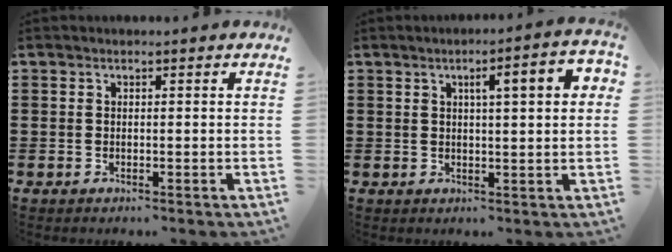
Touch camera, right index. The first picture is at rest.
{"total": 4.9, "force": [1.3, 0.9, 4.7], "torque": [-0.084, 0.001, 0.014]}